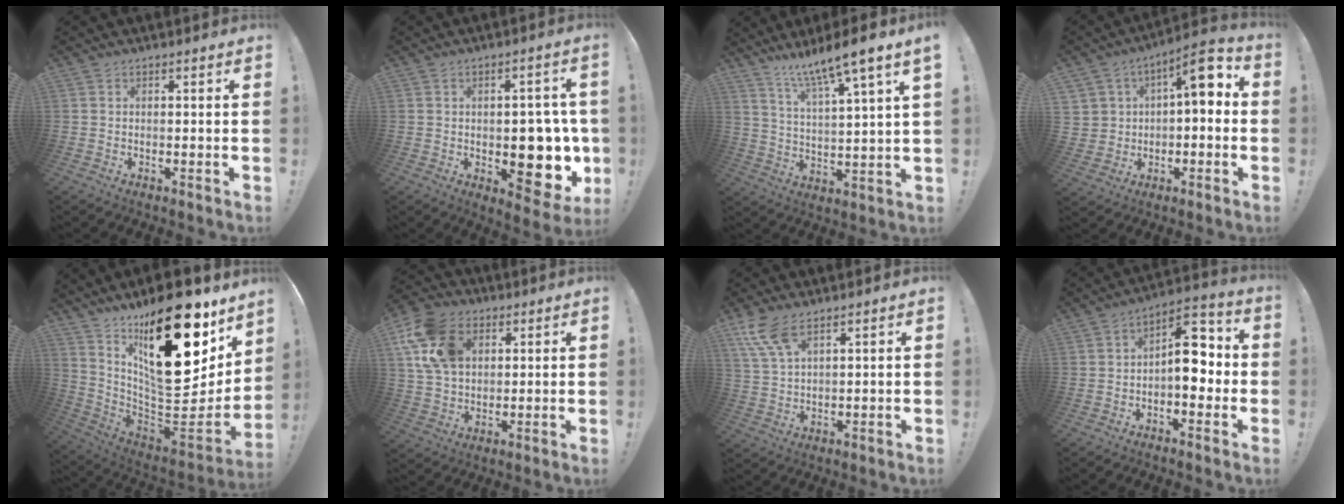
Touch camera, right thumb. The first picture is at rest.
{"total": 12.9, "force": [-1.8, 8.4, 9.6], "torque": [-0.097, 0.003, -0.020]}
{"total": 10.8, "force": [8.6, -0.1, 6.6], "torque": [-0.117, -0.064, 0.134]}
{"total": 9.6, "force": [2.6, 6.7, 6.4], "torque": [-0.082, -0.009, 0.047]}
{"total": 29.2, "force": [11.3, 13.0, 23.7], "torque": [-0.350, -0.088, 0.205]}
{"total": 16.1, "force": [5.9, 11.8, 9.3], "torque": [-0.167, -0.011, 0.117]}
{"total": 8.6, "force": [5.8, 3.0, 5.6], "torque": [-0.120, -0.024, 0.110]}
{"total": 11.5, "force": [-1.3, 7.0, 9.0], "torque": [-0.116, 0.014, -0.022]}